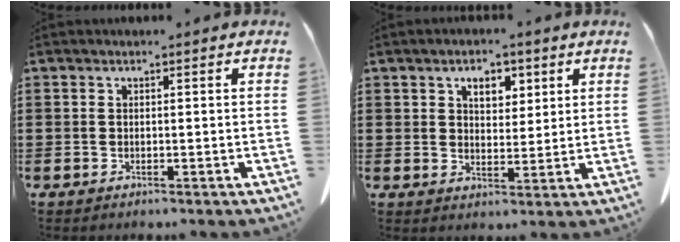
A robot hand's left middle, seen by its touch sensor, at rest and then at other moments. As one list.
[{"total": 4.6, "force": [2.7, 2.6, 2.6], "torque": [-0.036, 0.004, 0.042]}]